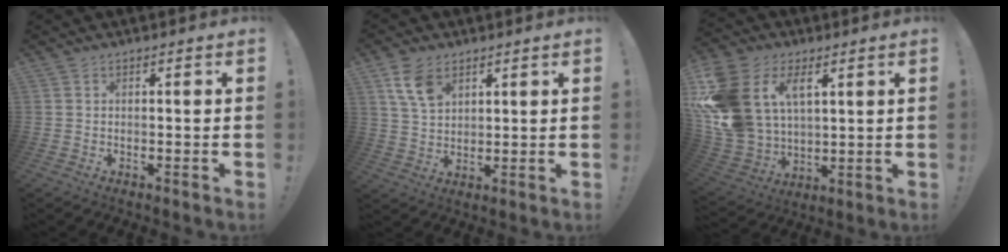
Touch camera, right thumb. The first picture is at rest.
{"total": 8.9, "force": [4.9, 5.5, 5.1], "torque": [-0.090, -0.013, 0.096]}
{"total": 18.8, "force": [7.3, 13.2, 11.2], "torque": [-0.250, -0.034, 0.137]}